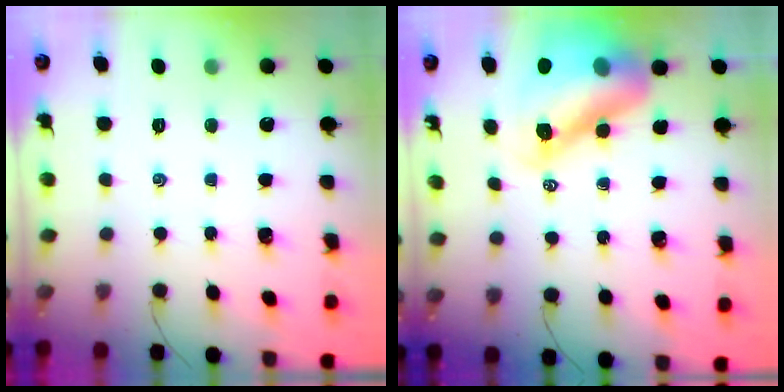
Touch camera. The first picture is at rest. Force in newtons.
{"total": 17.4, "press": 16.6, "slide": 5.1}